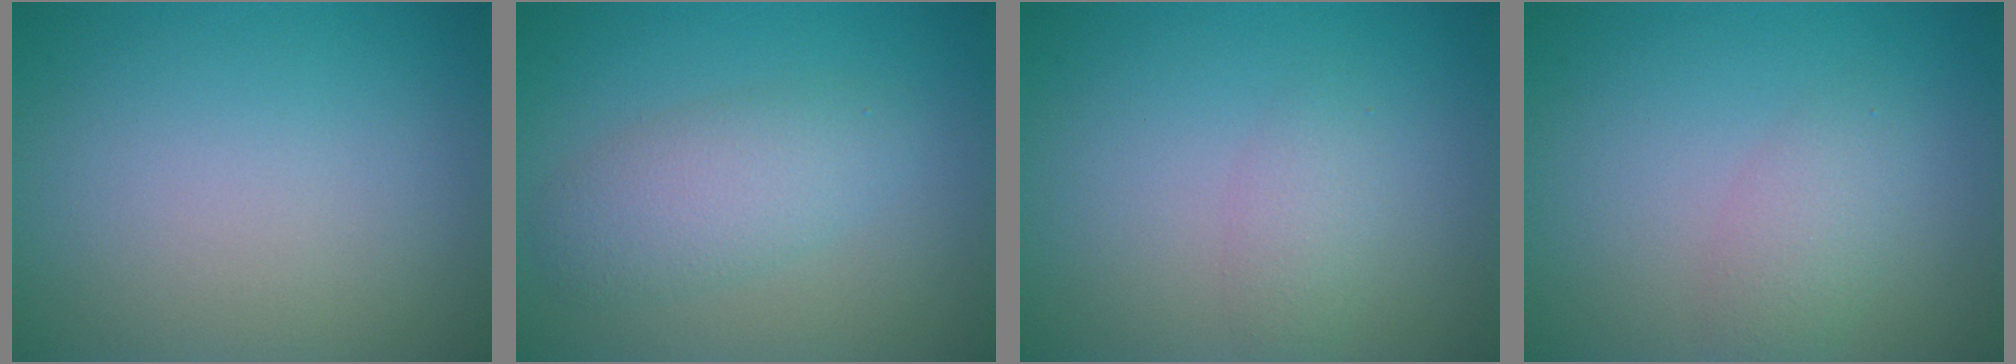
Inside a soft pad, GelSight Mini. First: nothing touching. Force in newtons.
{"total": 3.6, "press": 3.6, "slide": 0.2}
{"total": 1.6, "press": 1.6, "slide": 0.1}
{"total": 2.2, "press": 2.2, "slide": 0.1}